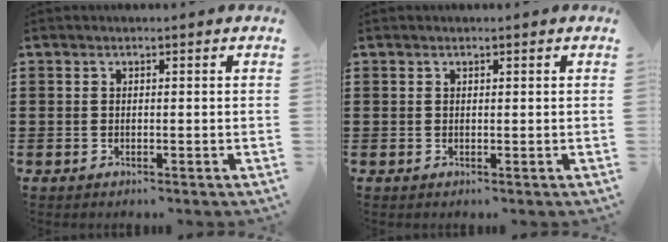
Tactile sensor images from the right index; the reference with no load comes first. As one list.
[{"total": 0.0}]